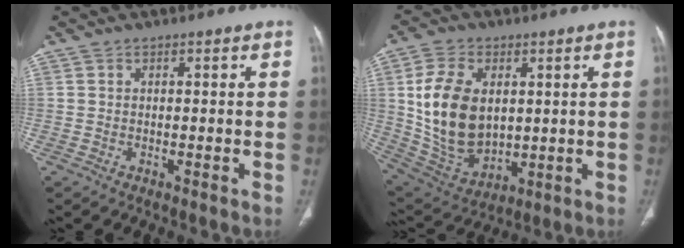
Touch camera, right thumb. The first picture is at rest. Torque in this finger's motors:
{"motor_torque": [-0.53, 1.37, 0.89, 1.23, 0.21]}